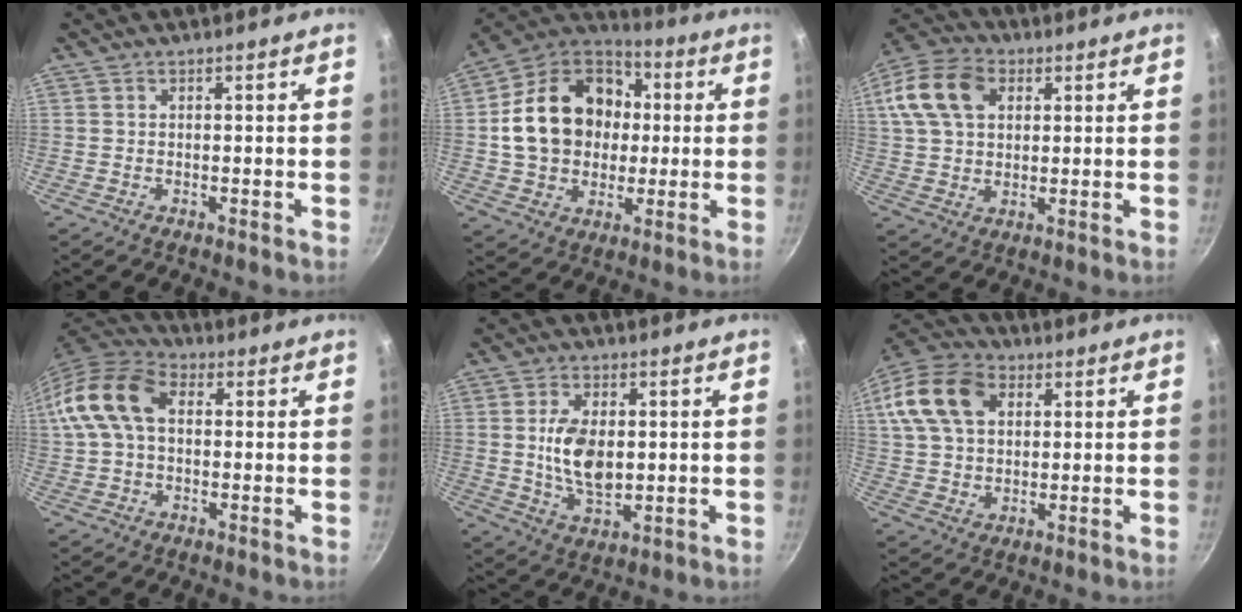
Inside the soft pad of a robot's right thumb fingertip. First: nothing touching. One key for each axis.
{"total": 20.9, "fx": 1.5, "fy": 16.6, "fz": 12.6, "tx": -0.196, "ty": 0.034, "tz": 0.025}
{"total": 14.6, "fx": 4.4, "fy": 10.1, "fz": 9.5, "tx": -0.173, "ty": 0.013, "tz": 0.069}
{"total": 12.4, "fx": 2.0, "fy": 8.2, "fz": 9.2, "tx": -0.163, "ty": 0.028, "tz": 0.018}
{"total": 10.0, "fx": 0.6, "fy": 5.8, "fz": 8.1, "tx": -0.139, "ty": -0.013, "tz": 0.015}
{"total": 16.8, "fx": 5.1, "fy": 11.8, "fz": 10.8, "tx": -0.197, "ty": 0.016, "tz": 0.082}